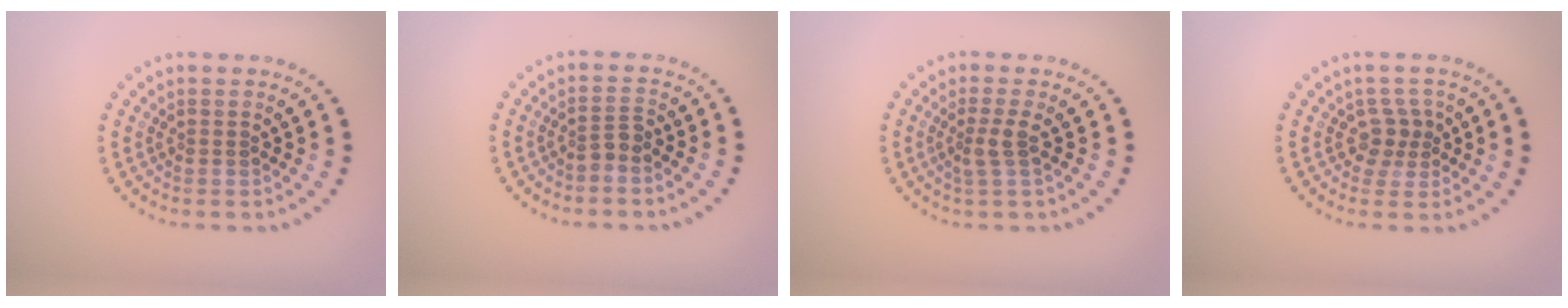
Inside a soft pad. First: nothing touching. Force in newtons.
{"total": 1.3, "press": 1.0, "slide": 0.9}
{"total": 1.8, "press": 1.4, "slide": 1.2}
{"total": 2.1, "press": 1.7, "slide": 1.2}